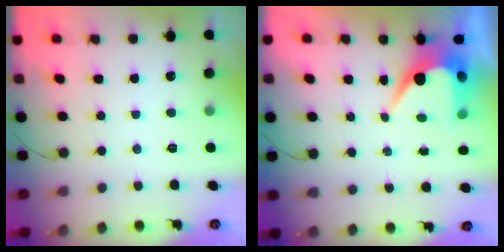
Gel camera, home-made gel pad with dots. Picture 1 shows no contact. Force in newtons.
{"total": 7.0, "press": 7.0, "slide": 0.5}